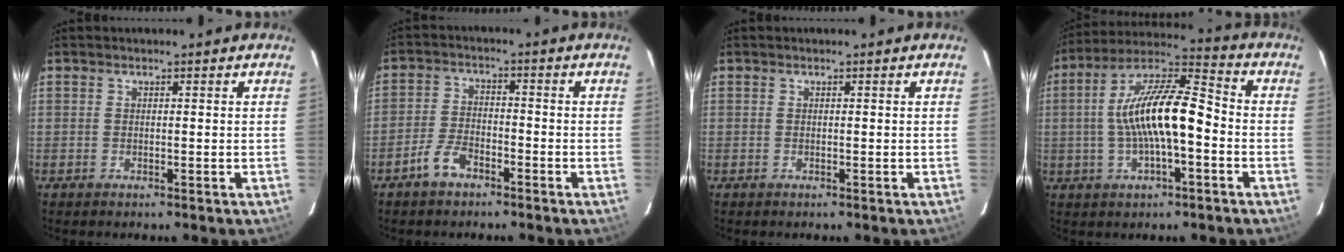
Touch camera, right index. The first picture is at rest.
{"total": 5.2, "force": [-3.6, 2.5, 2.8], "torque": [-0.069, 0.006, -0.069]}
{"total": 0.0}
{"total": 14.8, "force": [-2.0, 4.4, 14.0], "torque": [-0.259, 0.019, -0.040]}